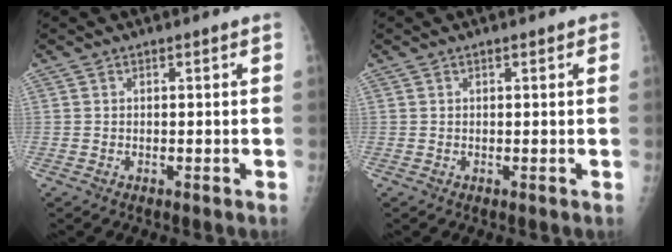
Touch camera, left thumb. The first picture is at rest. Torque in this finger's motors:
{"motor_torque": [-0.14, 0.05, -0.09, -0.09, 0.02]}